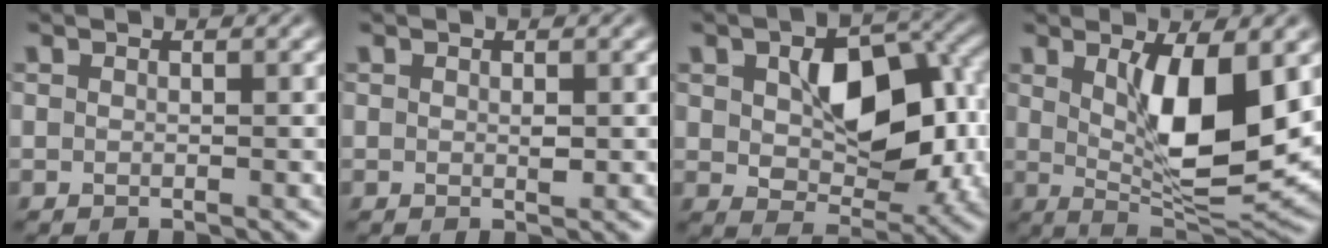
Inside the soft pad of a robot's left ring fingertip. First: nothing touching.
{"total": 0.6, "force": [0.0, 0.2, 0.5], "torque": [-0.009, -0.002, 0.001]}
{"total": 9.8, "force": [0.9, 6.1, 7.7], "torque": [-0.124, -0.003, 0.022]}
{"total": 8.4, "force": [1.4, 2.8, 7.8], "torque": [-0.131, -0.018, 0.030]}